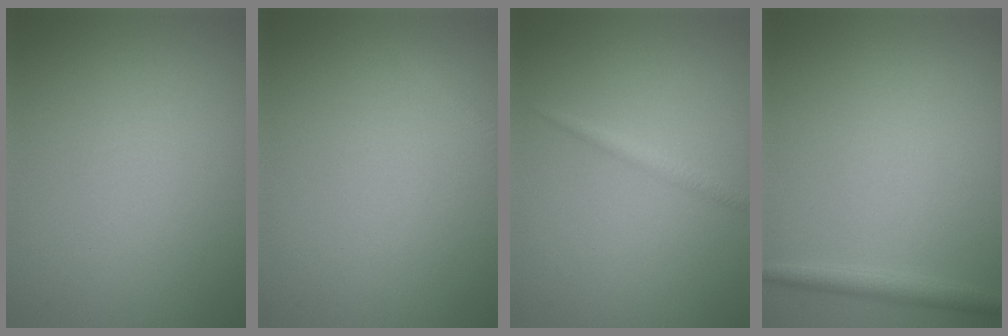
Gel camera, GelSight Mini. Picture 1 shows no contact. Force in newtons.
{"total": 0.6, "press": 0.6, "slide": 0.0}
{"total": 1.2, "press": 1.2, "slide": 0.0}
{"total": 1.8, "press": 1.8, "slide": 0.1}